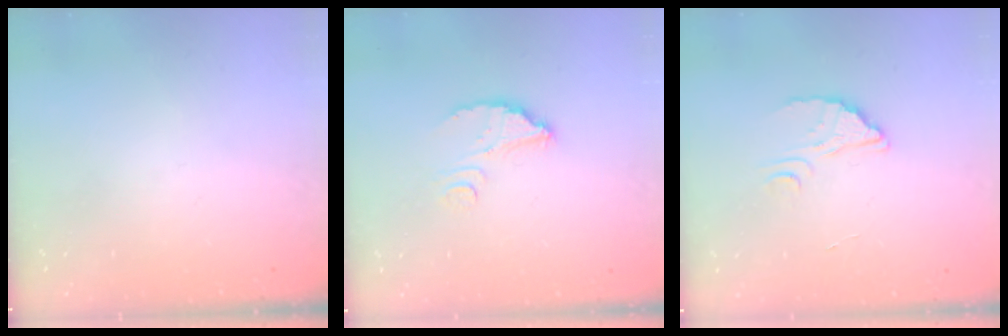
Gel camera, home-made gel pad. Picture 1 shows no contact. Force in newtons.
{"total": 4.6, "press": 4.5, "slide": 0.2}
{"total": 3.0, "press": 3.0, "slide": 0.0}